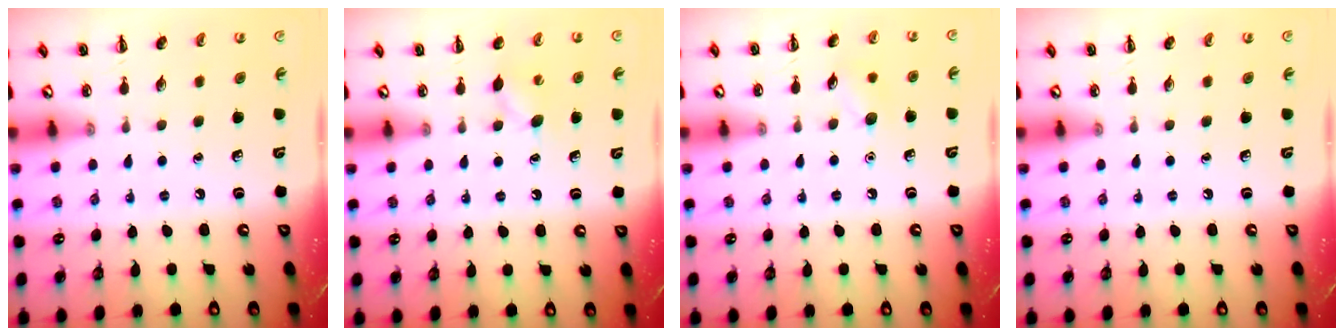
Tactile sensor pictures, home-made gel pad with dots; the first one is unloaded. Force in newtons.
{"total": 6.5, "press": 6.3, "slide": 1.6}
{"total": 7.1, "press": 6.9, "slide": 1.9}
{"total": 0.0}